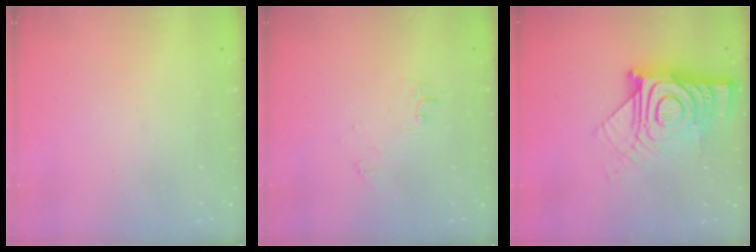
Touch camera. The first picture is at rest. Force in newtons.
{"total": 6.3, "press": 6.3, "slide": 0.7}
{"total": 17.1, "press": 17.0, "slide": 1.5}